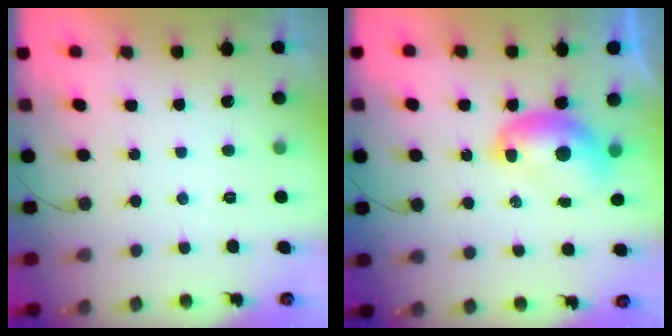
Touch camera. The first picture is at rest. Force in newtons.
{"total": 8.1, "press": 8.0, "slide": 1.4}